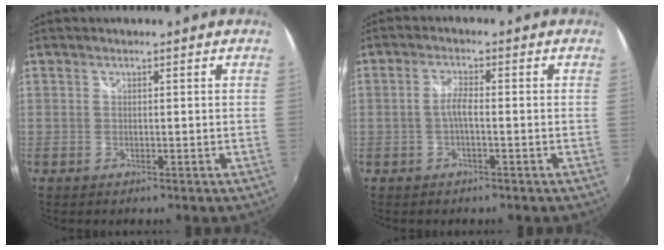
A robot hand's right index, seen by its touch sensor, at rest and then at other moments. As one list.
[{"total": 2.5, "force": [-0.8, 0.4, 2.3], "torque": [-0.049, 0.005, -0.016]}]